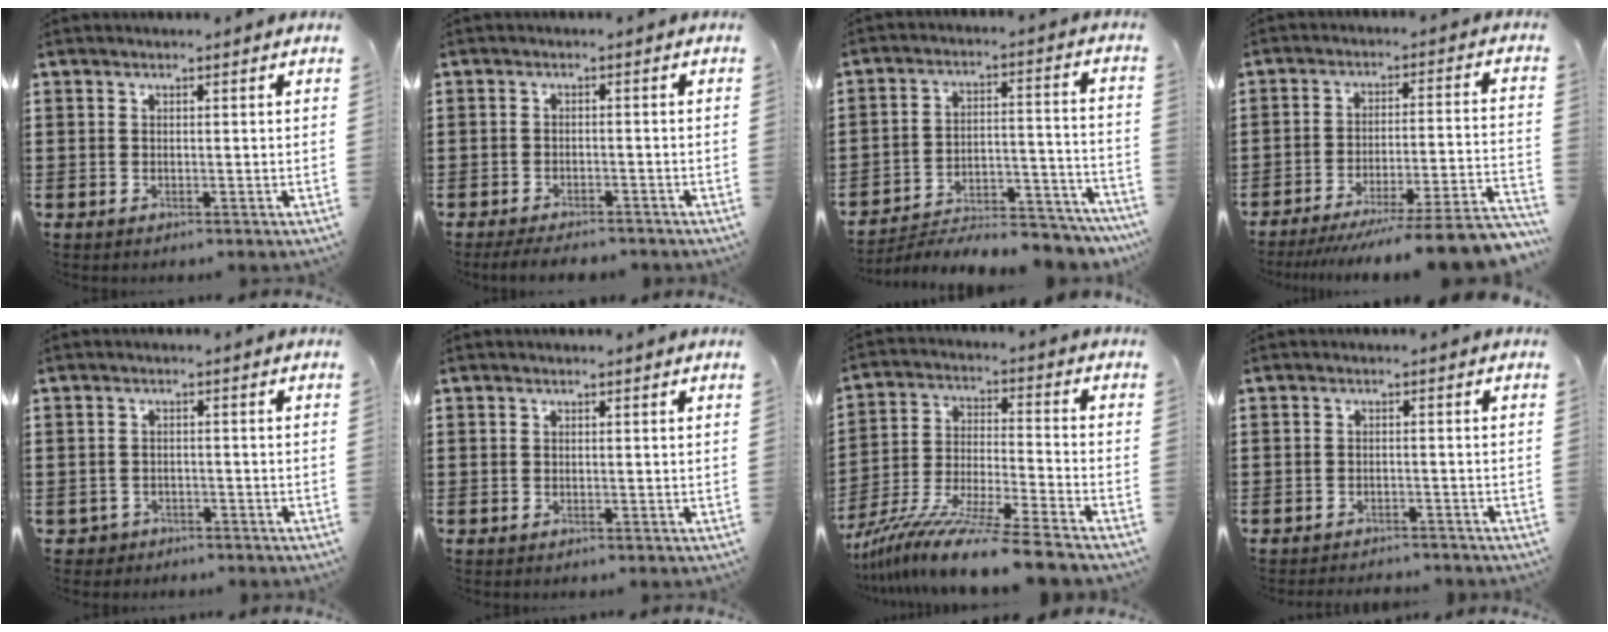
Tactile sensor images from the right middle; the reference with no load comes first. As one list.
[{"total": 2.5, "force": [-2.4, 0.3, 0.4], "torque": [-0.010, 0.001, -0.050]}, {"total": 6.6, "force": [-6.3, 0.9, 2.0], "torque": [-0.022, 0.018, -0.121]}, {"total": 8.5, "force": [-7.2, -0.3, 4.5], "torque": [-0.058, -0.005, -0.137]}, {"total": 2.2, "force": [-2.0, 0.9, -0.1], "torque": [-0.006, -0.001, -0.047]}, {"total": 0.0}, {"total": 12.0, "force": [-10.6, -0.4, 5.5], "torque": [-0.106, 0.005, -0.209]}, {"total": 1.6, "force": [-1.6, 0.1, 0.0], "torque": [-0.005, 0.002, -0.035]}]